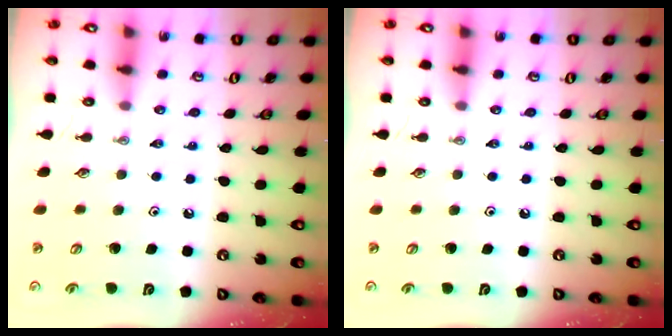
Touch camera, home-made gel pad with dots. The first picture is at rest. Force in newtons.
{"total": 0.0}